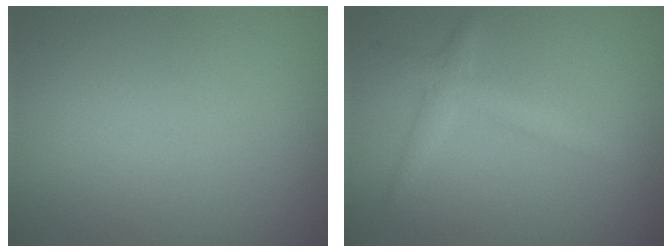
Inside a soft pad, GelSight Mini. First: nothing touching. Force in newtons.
{"total": 2.2, "press": 2.2, "slide": 0.1}